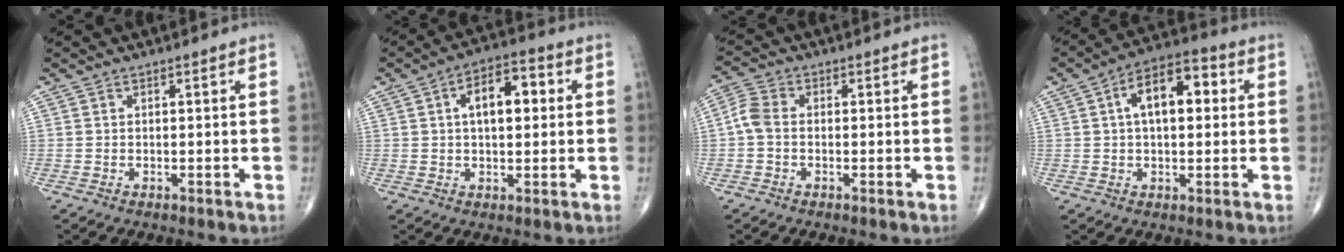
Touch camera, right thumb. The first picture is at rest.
{"total": 9.2, "force": [1.7, 4.8, 7.7], "torque": [-0.102, 0.018, 0.020]}
{"total": 4.1, "force": [-0.5, 2.8, 3.0], "torque": [-0.067, 0.011, -0.021]}
{"total": 11.3, "force": [2.2, 5.9, 9.3], "torque": [-0.132, 0.024, 0.026]}